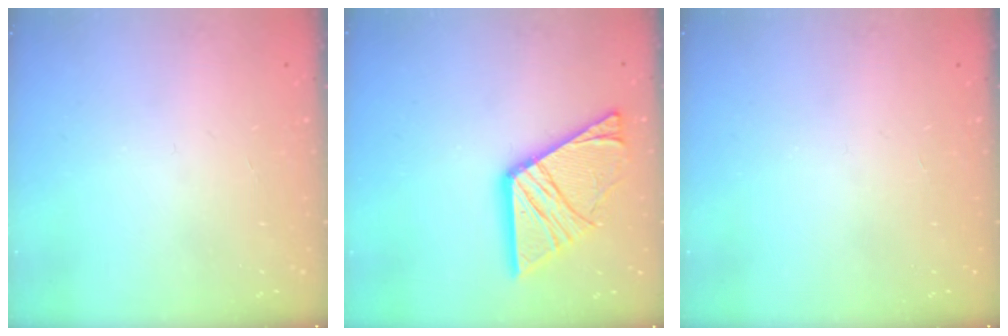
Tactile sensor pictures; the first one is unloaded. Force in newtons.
{"total": 18.4, "press": 18.3, "slide": 1.8}
{"total": 0.0}